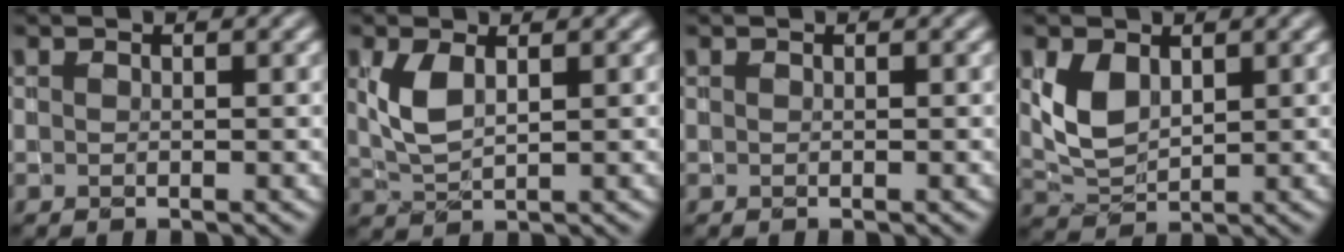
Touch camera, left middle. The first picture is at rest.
{"total": 3.1, "force": [0.8, 1.5, 2.6], "torque": [-0.065, 0.000, 0.021]}
{"total": 0.0}
{"total": 3.3, "force": [0.9, 2.2, 2.3], "torque": [-0.057, -0.003, 0.026]}